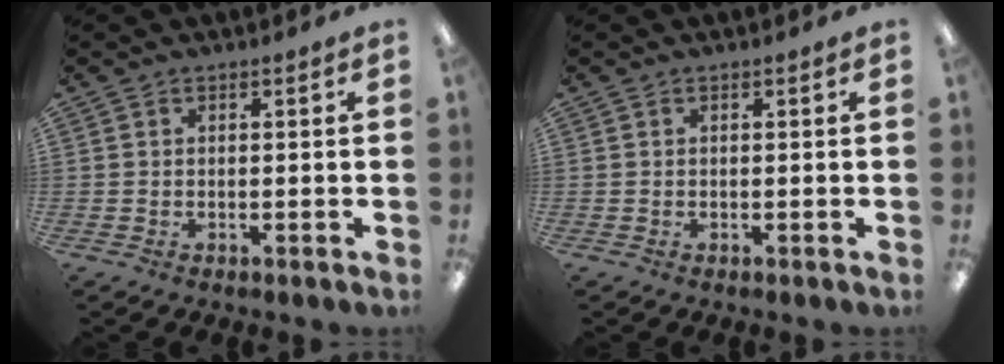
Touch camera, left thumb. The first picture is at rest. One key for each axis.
{"total": 0.0}